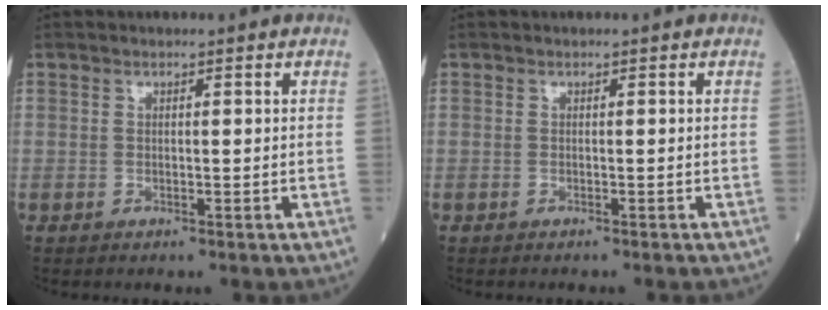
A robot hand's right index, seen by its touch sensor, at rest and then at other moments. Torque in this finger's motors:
{"motor_torque": [-0.13, 0.03, -0.07, -0.01]}